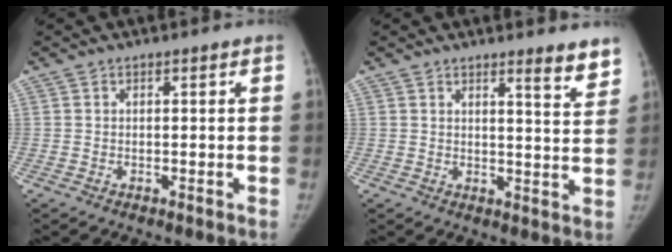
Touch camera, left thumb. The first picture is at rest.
{"total": 5.4, "force": [4.2, 0.6, 3.3], "torque": [-0.031, -0.035, 0.050]}